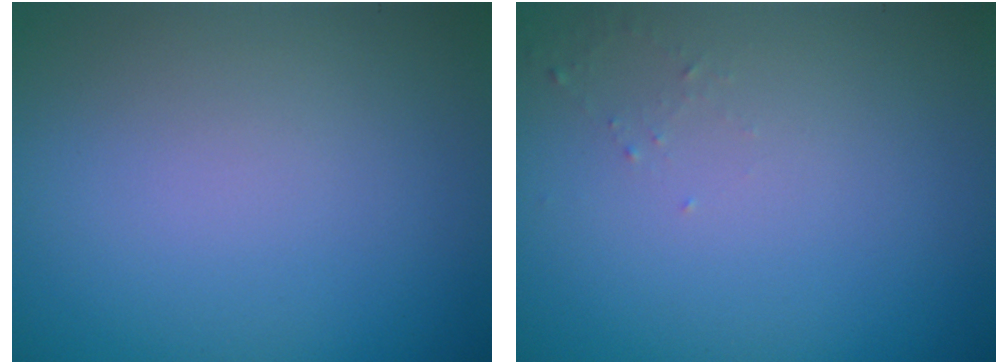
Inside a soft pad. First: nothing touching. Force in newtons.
{"total": 0.7, "press": 0.6, "slide": 0.2}